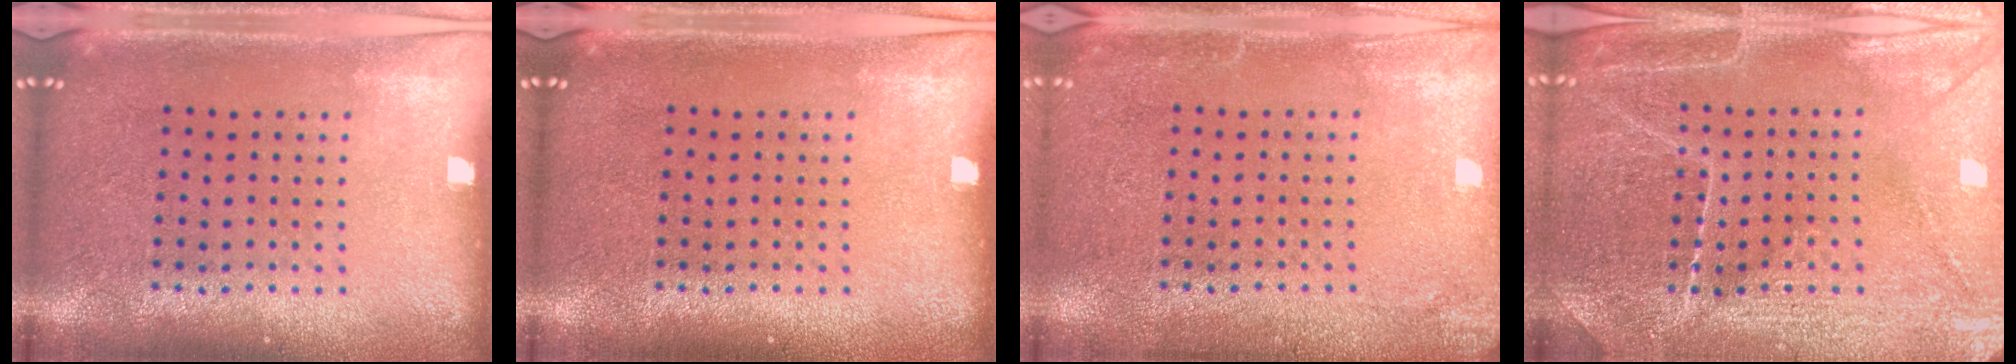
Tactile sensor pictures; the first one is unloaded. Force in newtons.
{"total": 0.0}
{"total": 2.1, "press": 2.1, "slide": 0.2}
{"total": 4.0, "press": 3.9, "slide": 1.1}